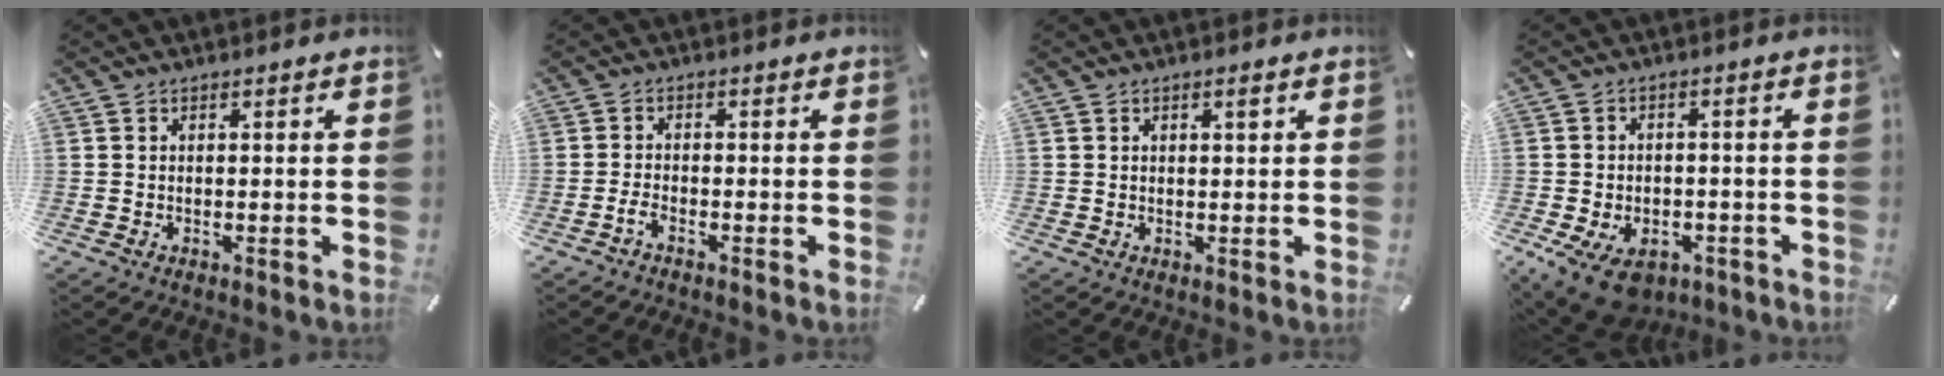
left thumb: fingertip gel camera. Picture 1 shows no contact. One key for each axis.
{"total": 2.1, "fx": -1.4, "fy": 0.5, "fz": 1.4, "tx": -0.034, "ty": 0.000, "tz": -0.027}
{"total": 1.3, "fx": 0.5, "fy": 0.5, "fz": 1.1, "tx": -0.022, "ty": 0.004, "tz": 0.008}
{"total": 9.1, "fx": -4.7, "fy": 5.9, "fz": 5.0, "tx": -0.105, "ty": 0.025, "tz": -0.079}